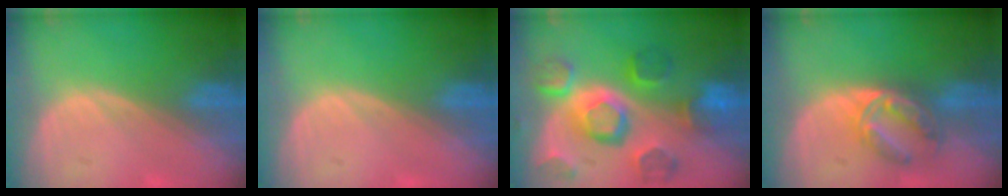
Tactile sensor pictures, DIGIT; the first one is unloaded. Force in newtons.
{"total": 0.0}
{"total": 12.0, "press": 10.3, "slide": 6.2}
{"total": 6.4, "press": 5.8, "slide": 2.8}